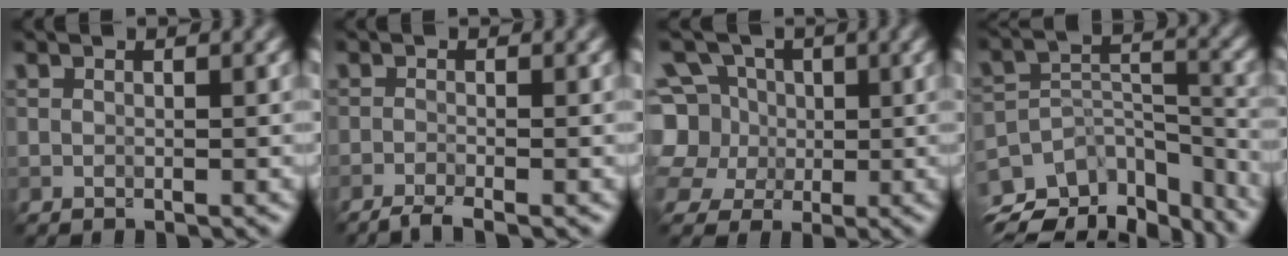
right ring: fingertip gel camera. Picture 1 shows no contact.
{"total": 2.4, "force": [-1.9, 0.4, 1.4], "torque": [-0.029, -0.004, -0.043]}
{"total": 10.0, "force": [2.7, 8.5, 4.5], "torque": [-0.108, 0.034, 0.009]}
{"total": 10.0, "force": [-7.6, 4.8, 4.4], "torque": [-0.094, 0.007, -0.104]}